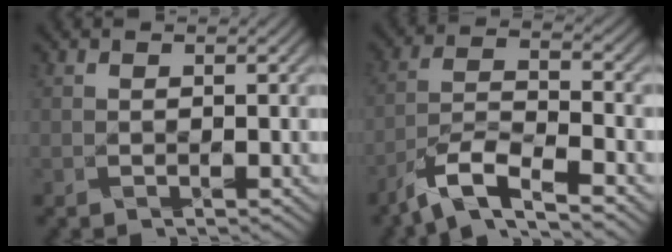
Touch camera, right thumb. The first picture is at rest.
{"total": 7.9, "force": [-6.0, 0.8, 5.1], "torque": [-0.104, 0.004, -0.127]}